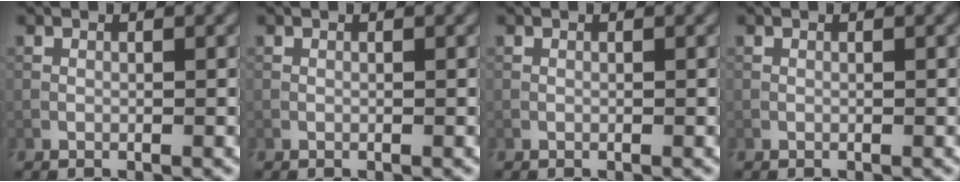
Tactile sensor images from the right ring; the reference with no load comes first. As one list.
[{"total": 0.0}, {"total": 0.0}, {"total": 0.0}]